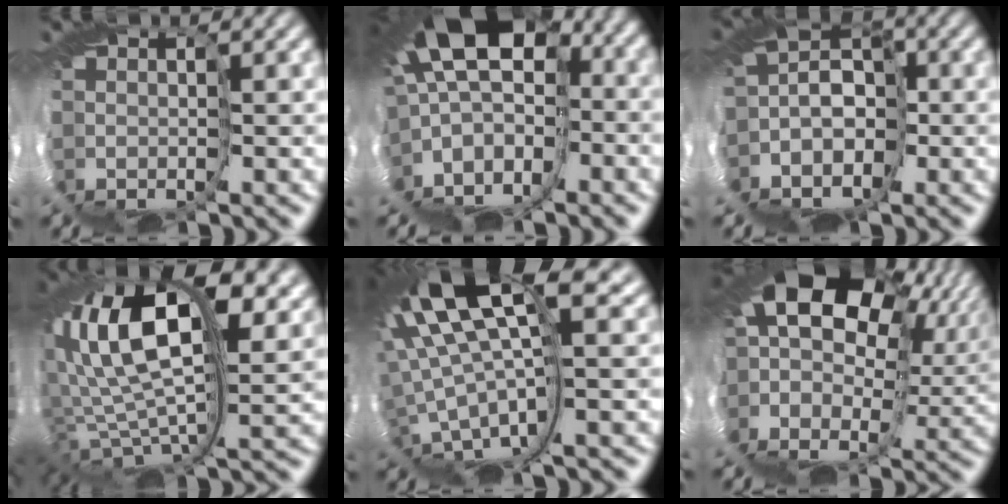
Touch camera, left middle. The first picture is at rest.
{"total": 10.2, "force": [-2.6, 4.5, 8.7], "torque": [-0.173, 0.006, -0.026]}
{"total": 4.7, "force": [-3.4, 2.9, 1.5], "torque": [-0.045, 0.017, -0.071]}
{"total": 13.2, "force": [5.8, 5.1, 10.7], "torque": [-0.255, 0.027, 0.110]}
{"total": 10.3, "force": [5.1, 1.2, 8.8], "torque": [-0.233, 0.011, 0.100]}
{"total": 12.4, "force": [2.7, 7.5, 9.4], "torque": [-0.198, -0.009, 0.052]}